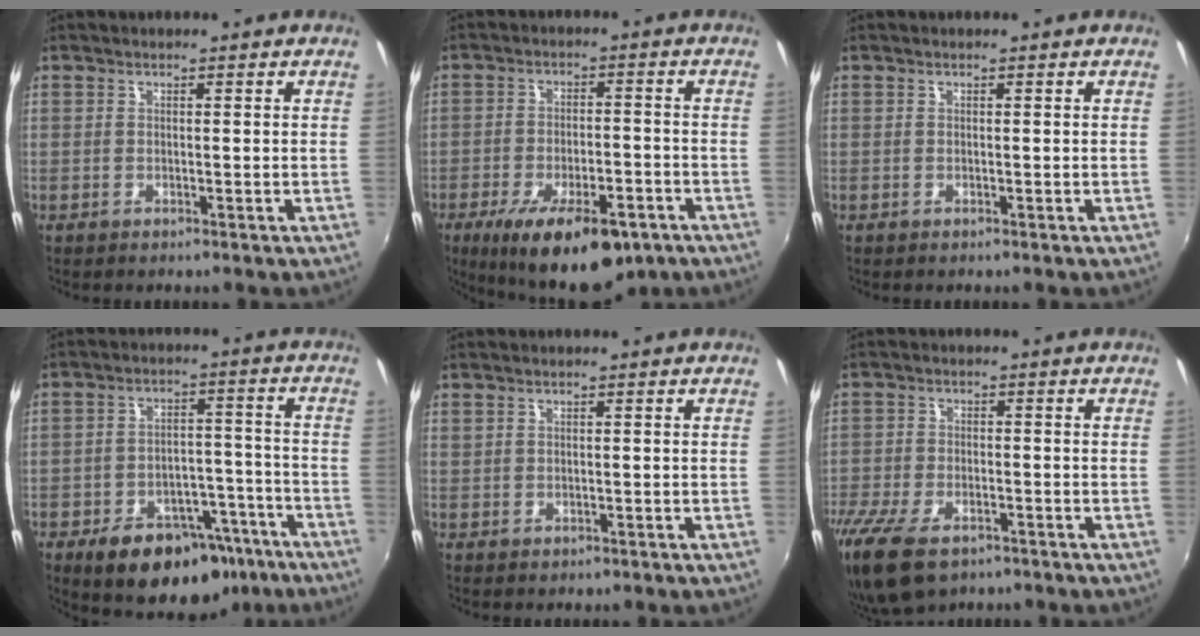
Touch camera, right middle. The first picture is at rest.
{"total": 17.6, "force": [-10.9, 6.8, 12.0], "torque": [-0.218, -0.034, -0.153]}
{"total": 0.0}
{"total": 17.3, "force": [-11.2, 9.9, 8.8], "torque": [-0.150, 0.023, -0.137]}
{"total": 0.5, "force": [0.1, 0.5, 0.1], "torque": [-0.001, 0.001, 0.002]}
{"total": 11.1, "force": [-7.6, 5.3, 6.1], "torque": [-0.158, -0.034, -0.141]}